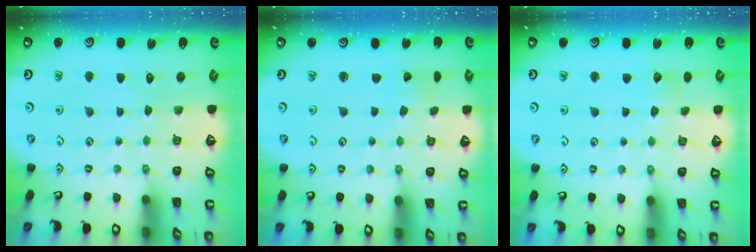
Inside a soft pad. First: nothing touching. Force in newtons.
{"total": 1.3, "press": 1.3, "slide": 0.1}
{"total": 3.0, "press": 3.0, "slide": 0.3}